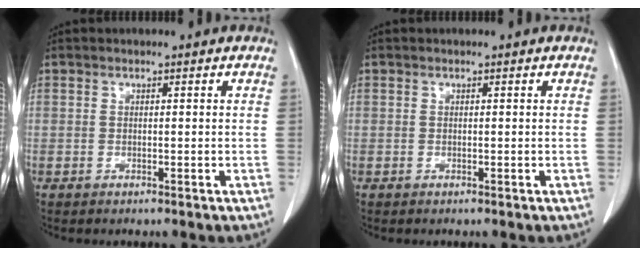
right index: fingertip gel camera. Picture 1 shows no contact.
{"total": 0.0}